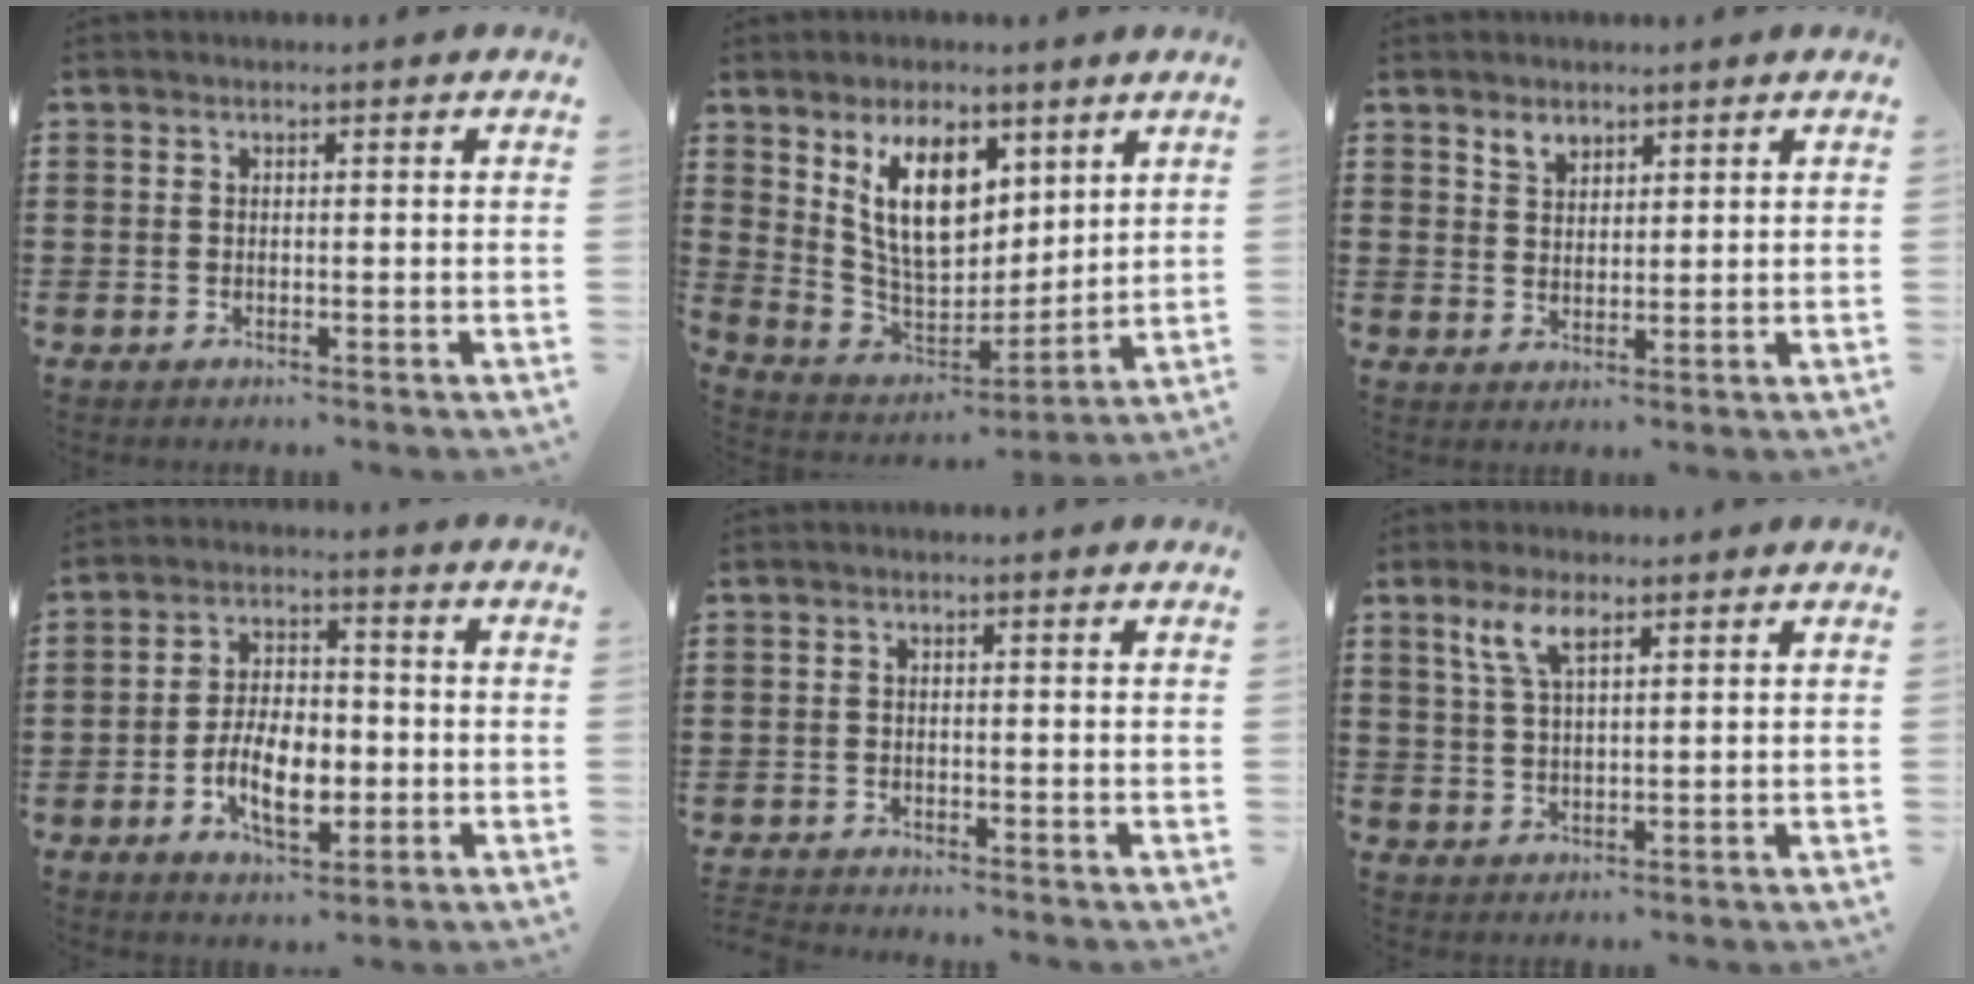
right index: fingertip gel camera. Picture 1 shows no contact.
{"total": 12.4, "force": [5.8, 6.7, 8.7], "torque": [-0.184, -0.006, 0.107]}
{"total": 2.6, "force": [2.0, 1.5, 0.5], "torque": [-0.009, -0.001, 0.037]}
{"total": 8.3, "force": [-2.5, 4.5, 6.6], "torque": [-0.132, 0.000, -0.050]}
{"total": 1.6, "force": [-1.5, 0.1, -0.2], "torque": [-0.002, 0.002, -0.035]}
{"total": 4.8, "force": [2.7, 1.6, 3.7], "torque": [-0.083, 0.007, 0.046]}